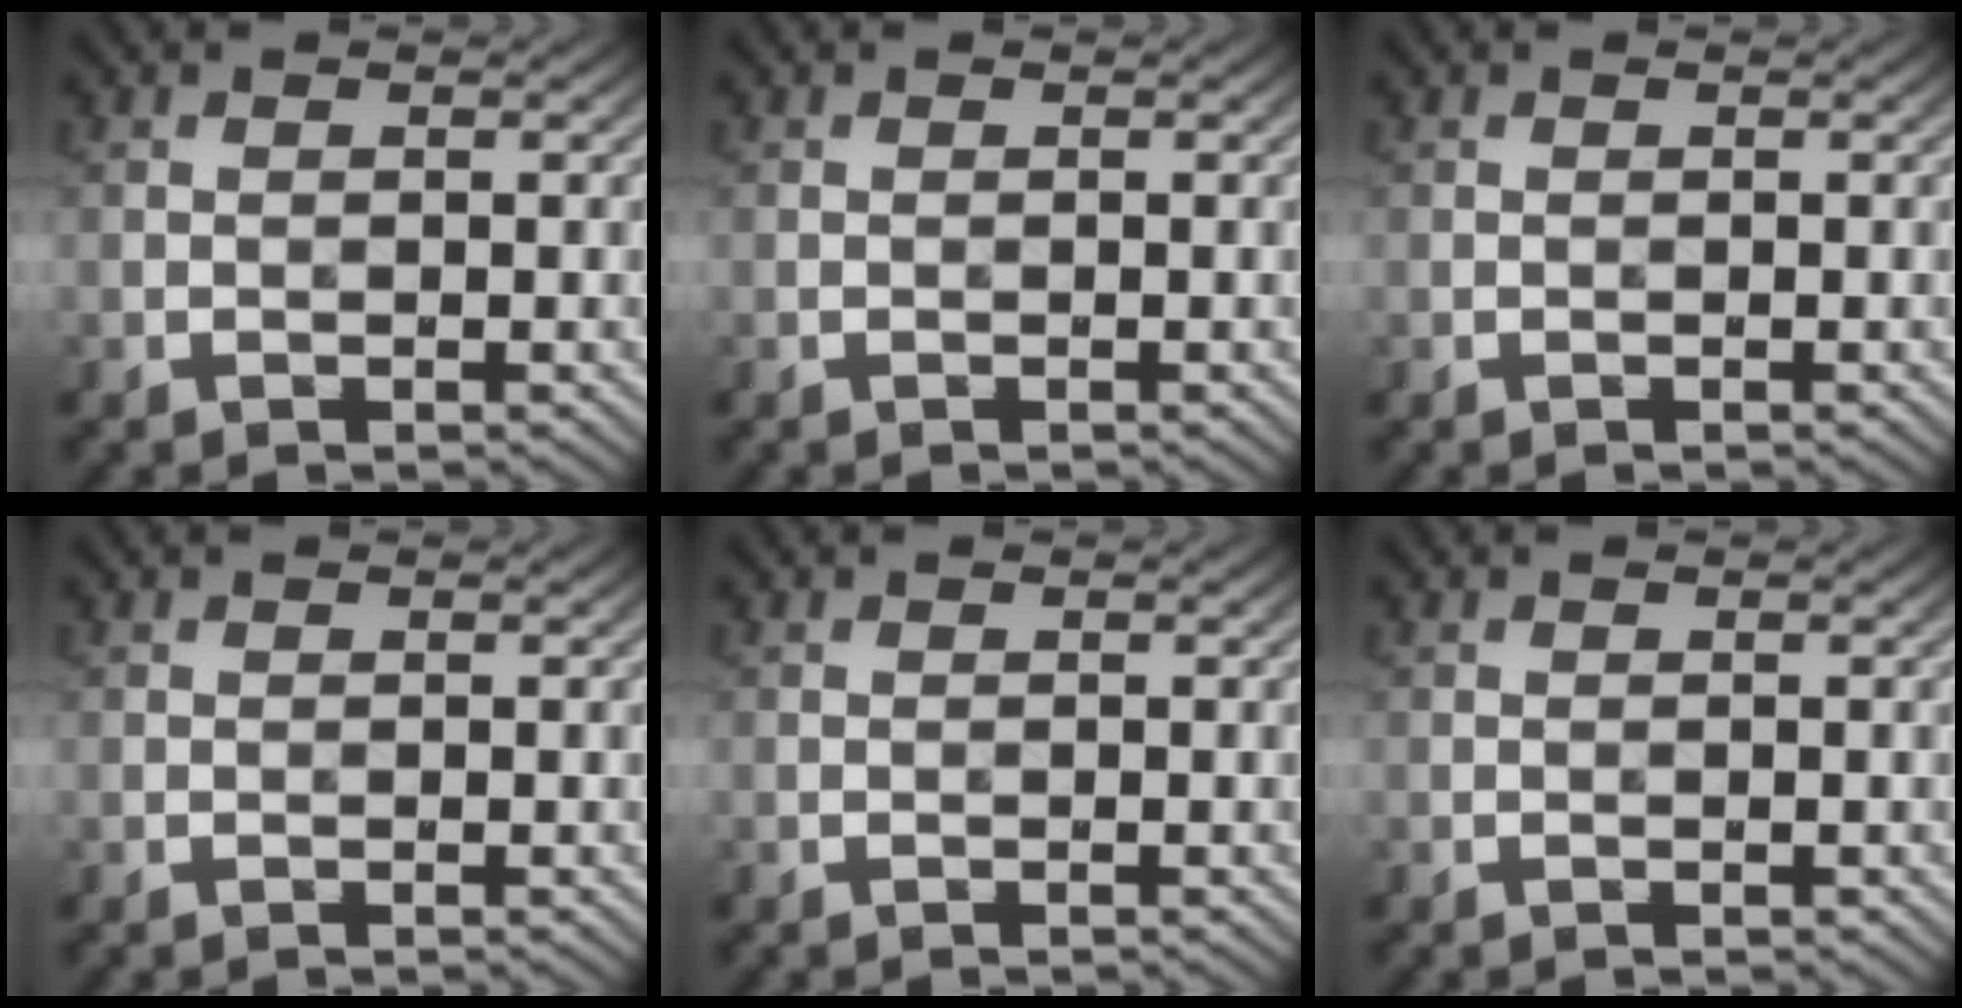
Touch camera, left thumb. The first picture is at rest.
{"total": 0.0}
{"total": 0.0}
{"total": 0.0}
{"total": 0.0}
{"total": 0.0}